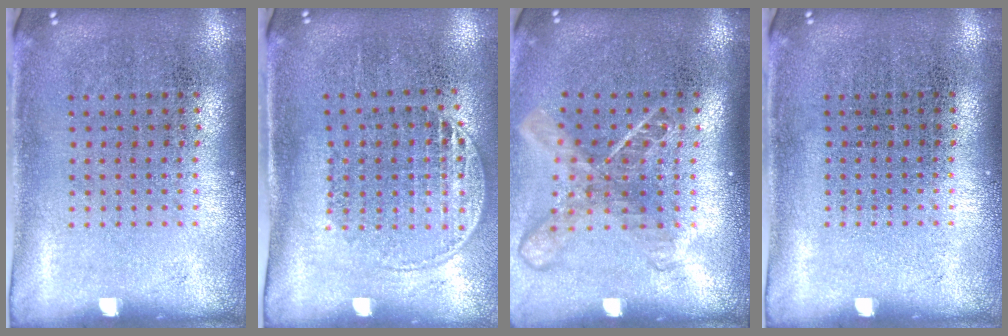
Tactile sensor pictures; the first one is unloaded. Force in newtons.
{"total": 1.6, "press": 1.3, "slide": 0.9}
{"total": 1.8, "press": 1.4, "slide": 1.1}
{"total": 0.0}